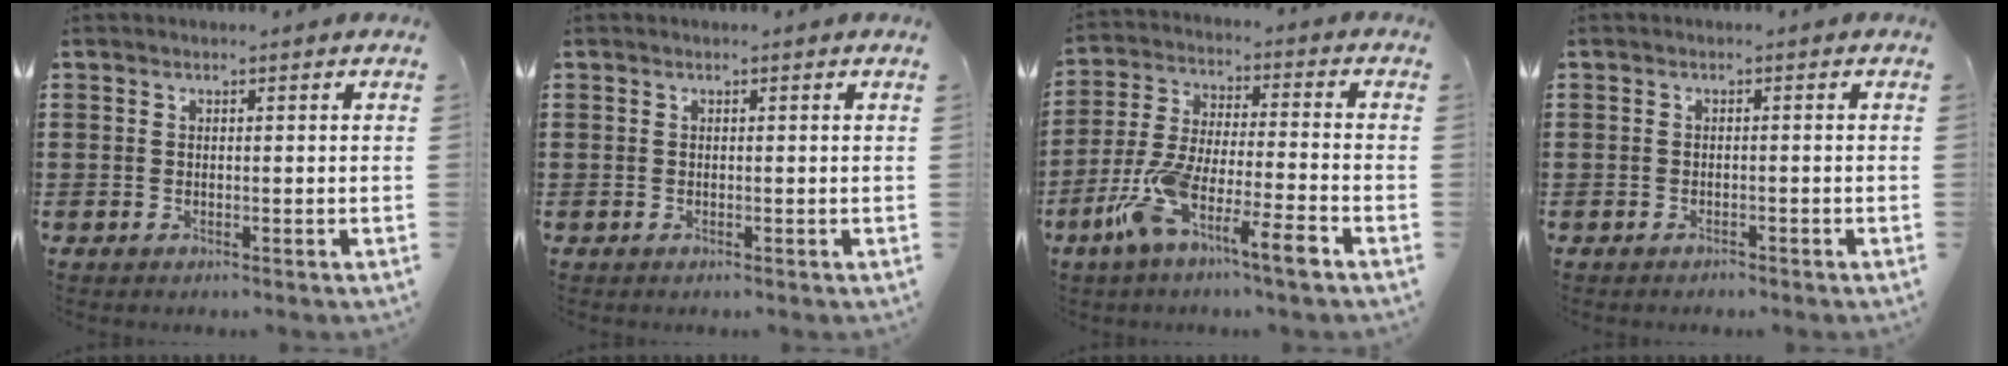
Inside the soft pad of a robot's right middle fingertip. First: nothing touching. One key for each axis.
{"total": 0.0}
{"total": 10.3, "fx": -6.9, "fy": 1.3, "fz": 7.5, "tx": -0.162, "ty": -0.001, "tz": -0.135}
{"total": 1.0, "fx": -1.0, "fy": 0.2, "fz": 0.0, "tx": -0.003, "ty": -0.001, "tz": -0.020}